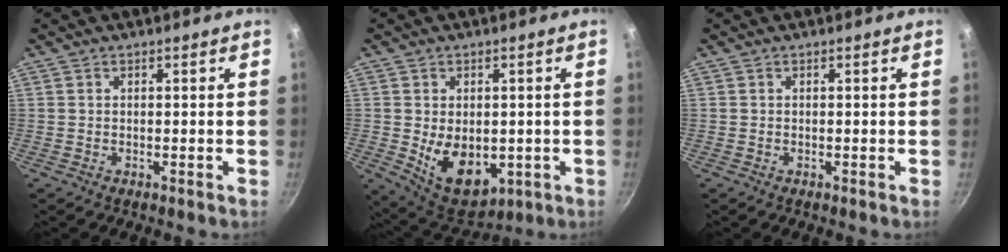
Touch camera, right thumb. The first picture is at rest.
{"total": 11.7, "force": [-1.5, 7.8, 8.6], "torque": [-0.104, -0.017, 0.002]}
{"total": 0.0}